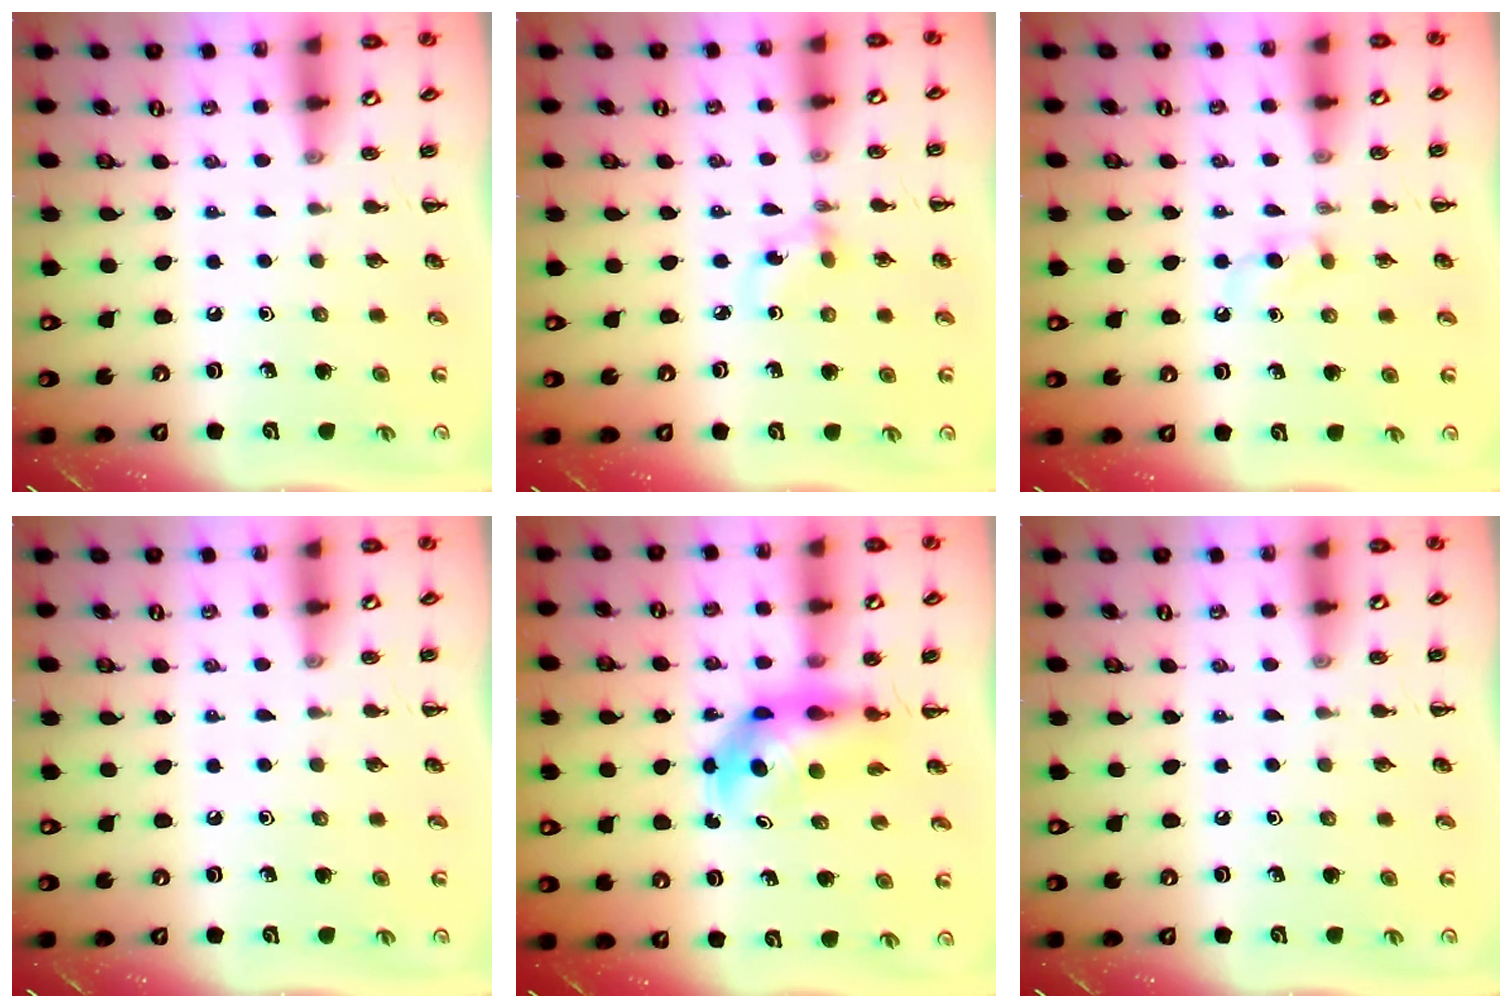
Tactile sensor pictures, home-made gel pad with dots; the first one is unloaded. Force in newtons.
{"total": 2.8, "press": 2.6, "slide": 1.0}
{"total": 2.7, "press": 2.5, "slide": 1.2}
{"total": 0.0}
{"total": 6.1, "press": 6.0, "slide": 0.9}
{"total": 0.0}